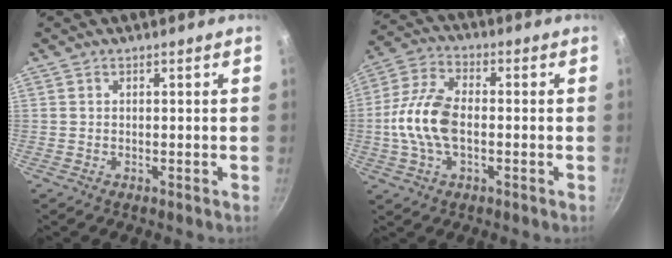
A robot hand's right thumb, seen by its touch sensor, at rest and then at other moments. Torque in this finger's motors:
{"motor_torque": [2.54, 2.47, 1.42, -1.35, 0.33]}